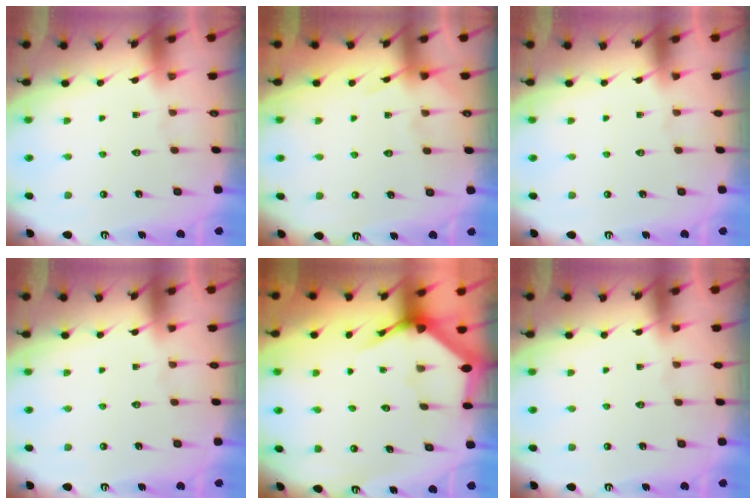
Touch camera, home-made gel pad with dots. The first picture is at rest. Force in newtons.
{"total": 4.8, "press": 4.8, "slide": 0.5}
{"total": 0.0}
{"total": 0.0}
{"total": 3.7, "press": 3.7, "slide": 0.5}
{"total": 0.0}